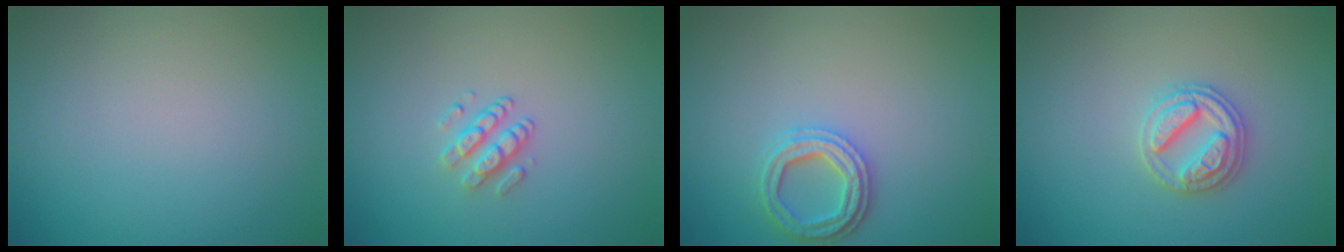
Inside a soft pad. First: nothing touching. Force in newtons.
{"total": 1.8, "press": 1.3, "slide": 1.2}
{"total": 3.1, "press": 2.8, "slide": 1.3}
{"total": 2.8, "press": 2.8, "slide": 0.2}